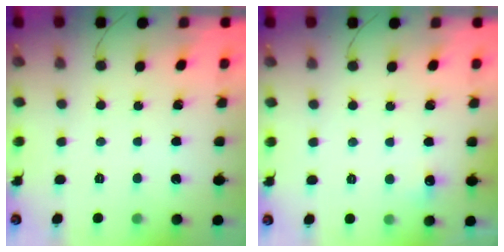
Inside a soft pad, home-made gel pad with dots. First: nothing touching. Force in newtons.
{"total": 3.8, "press": 3.7, "slide": 1.0}